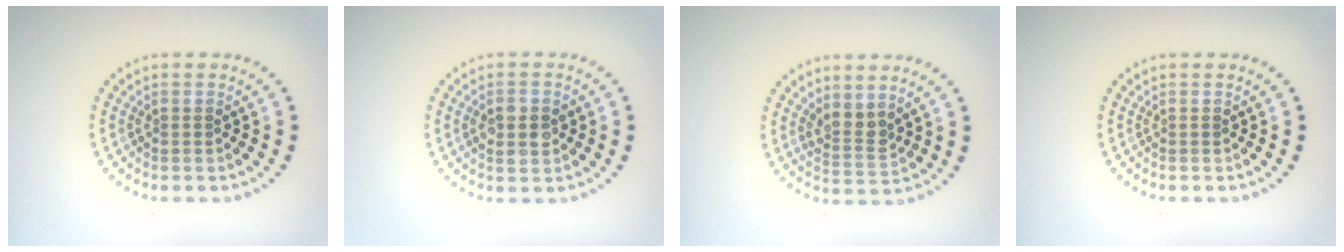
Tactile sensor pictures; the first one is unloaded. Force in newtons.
{"total": 2.8, "press": 2.8, "slide": 0.2}
{"total": 2.3, "press": 1.9, "slide": 1.3}
{"total": 0.0}